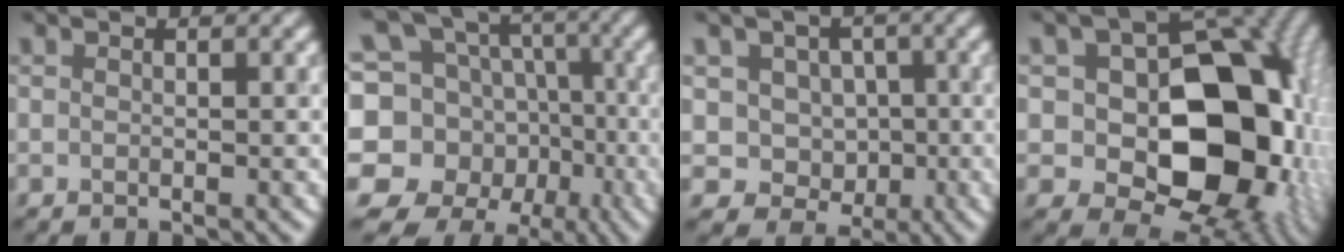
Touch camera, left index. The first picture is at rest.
{"total": 13.3, "force": [-3.5, 11.6, 5.4], "torque": [-0.146, -0.002, -0.049]}
{"total": 3.5, "force": [-0.4, 3.3, 1.0], "torque": [-0.011, -0.003, -0.008]}
{"total": 15.9, "force": [-0.6, 11.0, 11.4], "torque": [-0.110, -0.007, 0.005]}